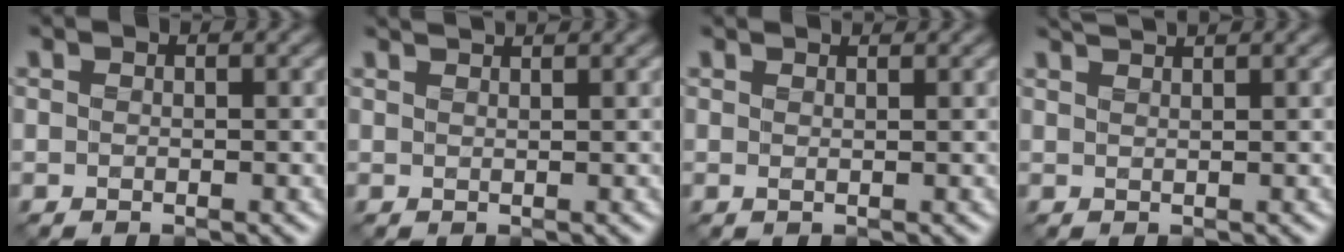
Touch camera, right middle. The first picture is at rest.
{"total": 1.9, "force": [1.6, 0.5, 0.8], "torque": [0.007, 0.007, 0.007]}
{"total": 1.3, "force": [1.2, 0.2, 0.4], "torque": [-0.004, 0.002, 0.009]}
{"total": 2.1, "force": [1.9, 0.3, 0.9], "torque": [0.000, 0.009, 0.022]}